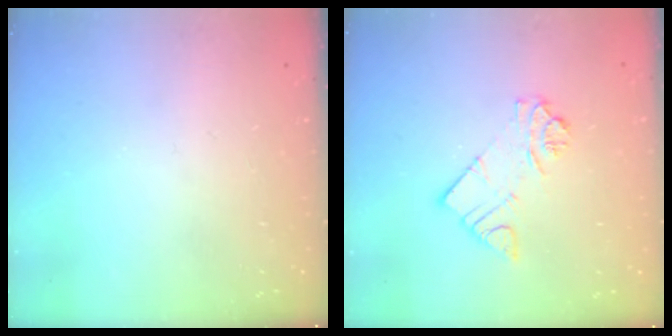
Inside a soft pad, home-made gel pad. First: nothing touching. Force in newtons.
{"total": 7.8, "press": 7.8, "slide": 0.8}